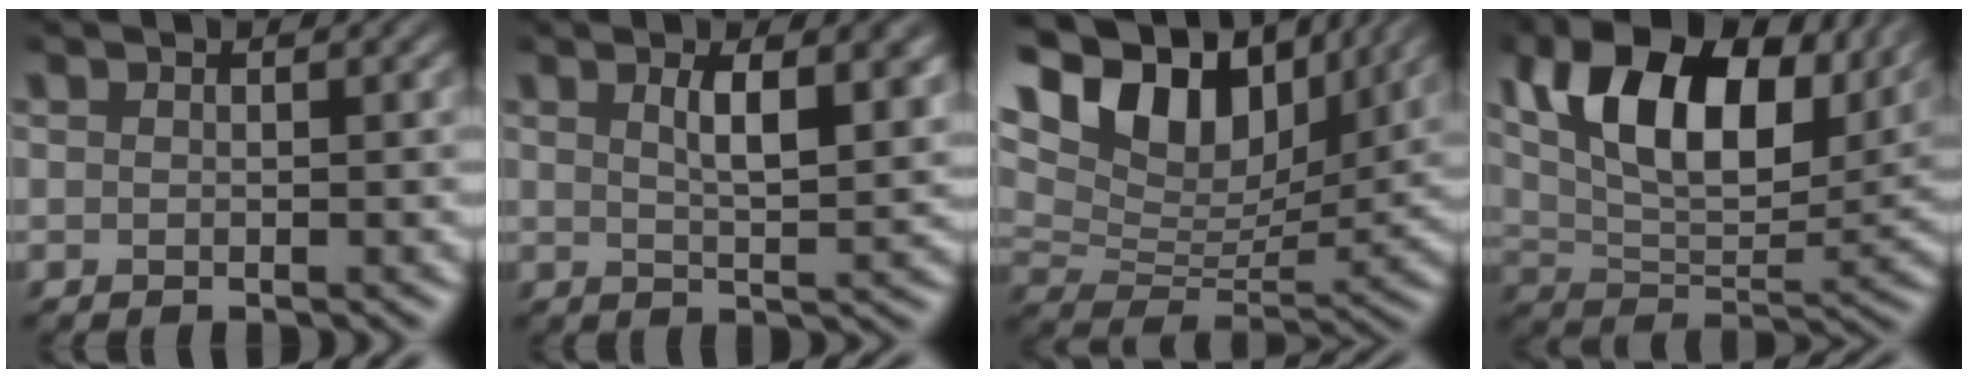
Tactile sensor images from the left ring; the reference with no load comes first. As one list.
[{"total": 4.5, "force": [1.8, 1.4, 3.9], "torque": [-0.056, 0.001, 0.029]}, {"total": 13.8, "force": [7.5, 7.5, 8.8], "torque": [-0.161, 0.027, 0.124]}, {"total": 12.6, "force": [6.3, 6.5, 8.7], "torque": [-0.150, 0.003, 0.119]}]